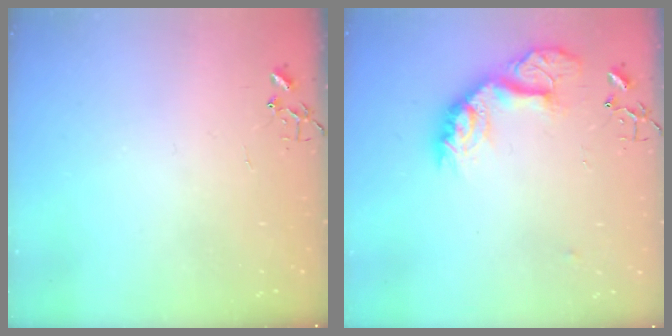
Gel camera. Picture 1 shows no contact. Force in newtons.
{"total": 15.5, "press": 15.4, "slide": 1.2}